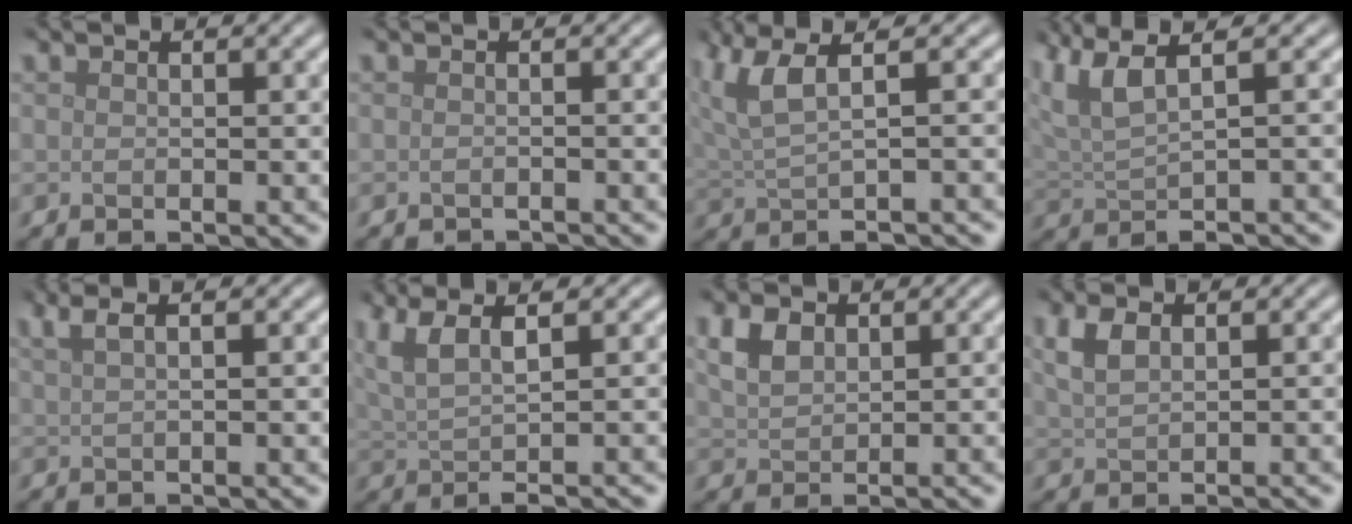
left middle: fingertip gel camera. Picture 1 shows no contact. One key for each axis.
{"total": 1.9, "fx": -1.9, "fy": 0.0, "fz": 0.1, "tx": 0.005, "ty": -0.007, "tz": -0.026}
{"total": 5.1, "fx": 1.3, "fy": 1.7, "fz": 4.6, "tx": -0.086, "ty": 0.006, "tz": 0.028}
{"total": 5.1, "fx": 2.0, "fy": 1.8, "fz": 4.4, "tx": -0.074, "ty": 0.014, "tz": 0.038}
{"total": 3.0, "fx": 1.7, "fy": 1.2, "fz": 2.2, "tx": -0.029, "ty": 0.006, "tz": 0.016}
{"total": 4.7, "fx": 1.3, "fy": 1.5, "fz": 4.3, "tx": -0.068, "ty": 0.006, "tz": 0.028}
{"total": 2.6, "fx": 1.1, "fy": 1.5, "fz": 1.7, "tx": -0.037, "ty": 0.006, "tz": 0.024}
{"total": 2.5, "fx": 0.8, "fy": 1.1, "fz": 2.1, "tx": -0.041, "ty": 0.005, "tz": 0.018}